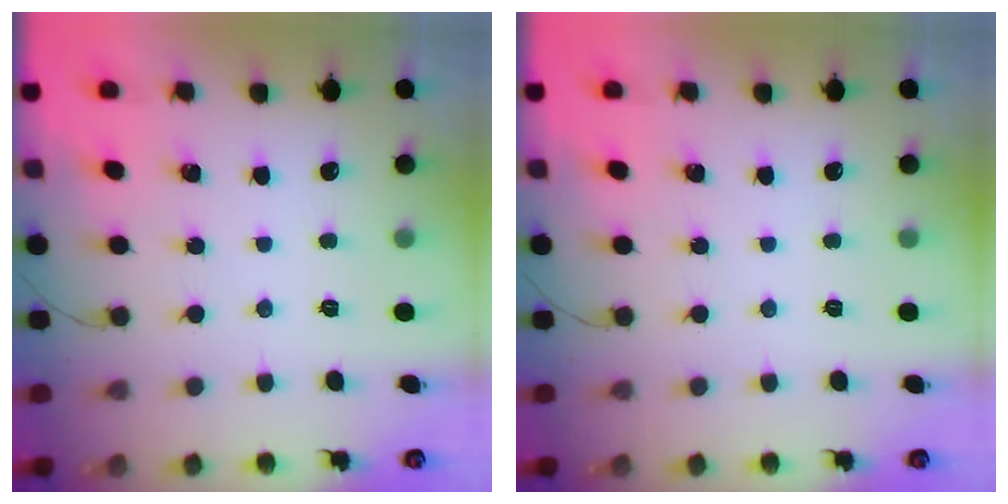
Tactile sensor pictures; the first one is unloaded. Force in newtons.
{"total": 0.0}